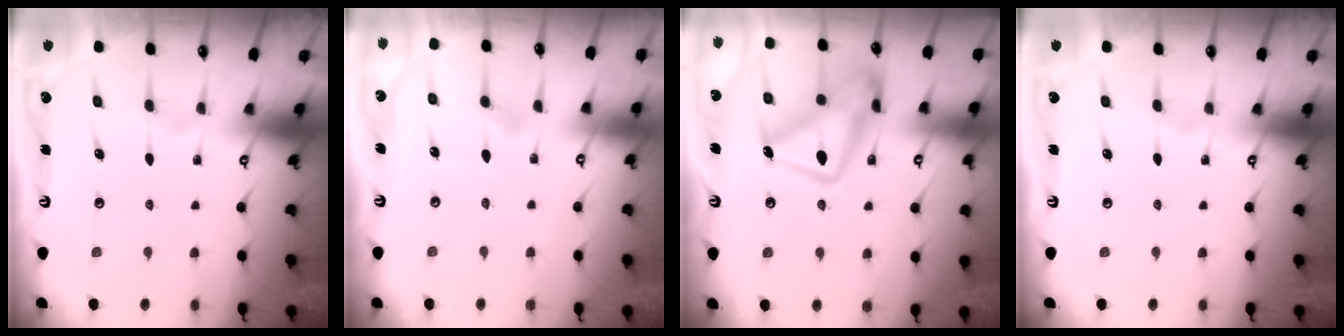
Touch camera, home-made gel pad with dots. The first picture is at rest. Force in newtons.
{"total": 7.1, "press": 7.1, "slide": 0.3}
{"total": 14.9, "press": 14.9, "slide": 1.2}
{"total": 0.0}